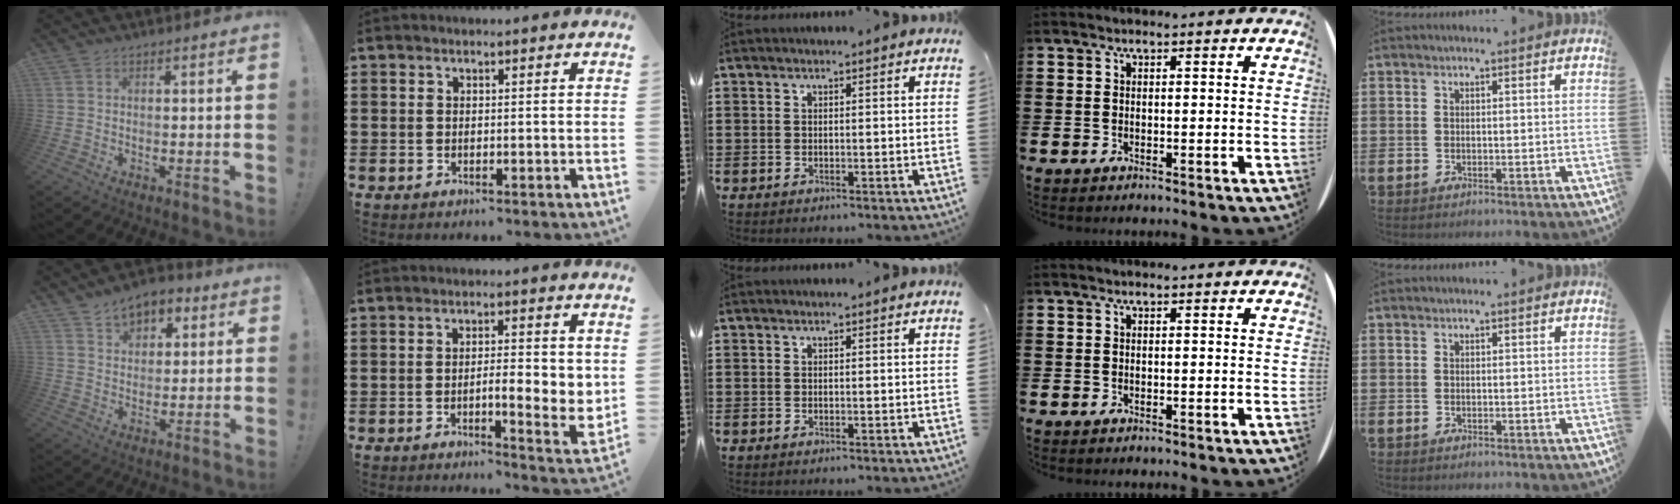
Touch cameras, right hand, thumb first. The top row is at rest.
{"thumb": {"total": 8.5, "force": [4.9, 5.9, 3.7], "torque": [-0.046, -0.024, 0.091]}, "index": {"total": 6.3, "force": [-0.6, 1.8, 6.1], "torque": [-0.089, -0.005, -0.011]}}